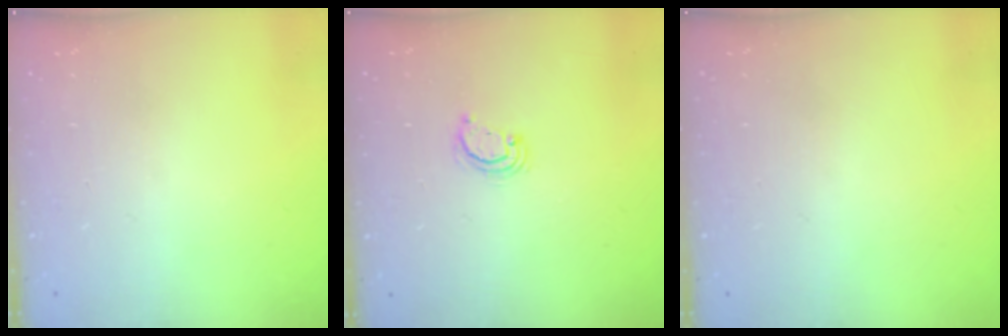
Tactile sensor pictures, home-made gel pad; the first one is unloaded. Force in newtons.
{"total": 2.6, "press": 2.6, "slide": 0.3}
{"total": 0.0}